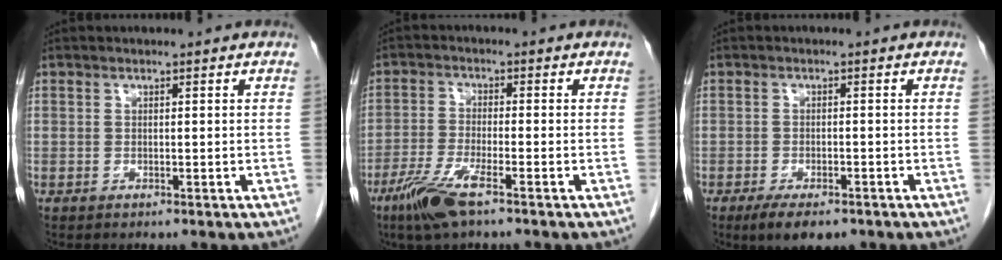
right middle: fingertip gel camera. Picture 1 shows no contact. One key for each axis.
{"total": 6.9, "fx": -4.4, "fy": 0.7, "fz": 5.2, "tx": -0.116, "ty": -0.015, "tz": -0.085}
{"total": 5.7, "fx": -4.0, "fy": 2.1, "fz": 3.6, "tx": -0.055, "ty": -0.008, "tz": -0.059}